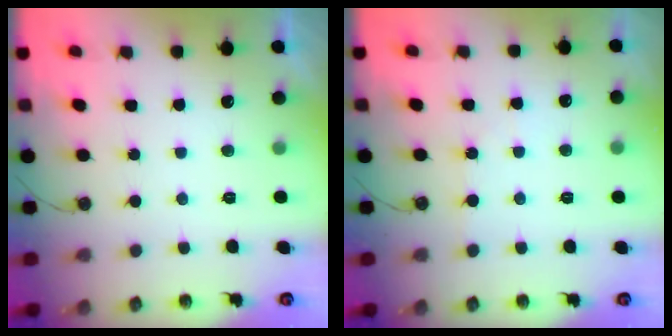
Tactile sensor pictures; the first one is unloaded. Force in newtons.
{"total": 2.5, "press": 2.5, "slide": 0.4}